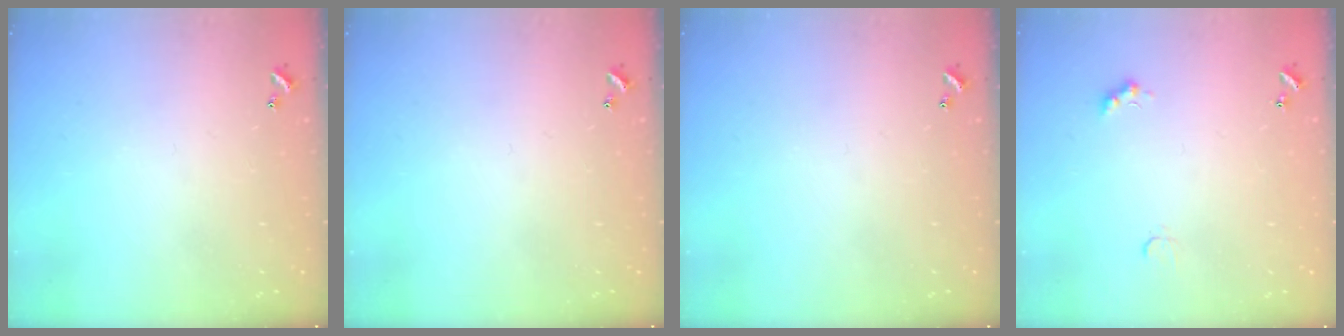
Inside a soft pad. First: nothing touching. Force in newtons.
{"total": 0.0}
{"total": 0.0}
{"total": 2.4, "press": 2.3, "slide": 0.5}